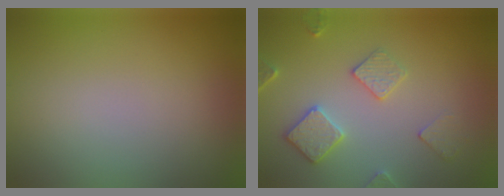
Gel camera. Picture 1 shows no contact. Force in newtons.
{"total": 3.3, "press": 3.1, "slide": 0.9}